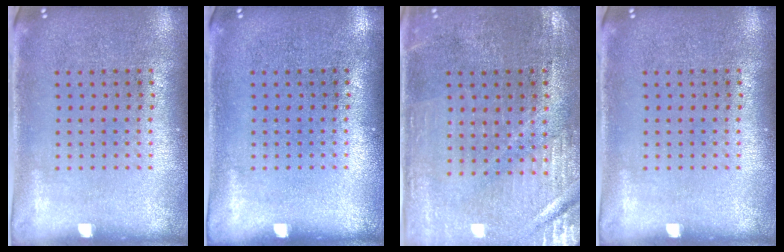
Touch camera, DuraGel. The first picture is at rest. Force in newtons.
{"total": 0.0}
{"total": 0.7, "press": 0.6, "slide": 0.2}
{"total": 0.0}